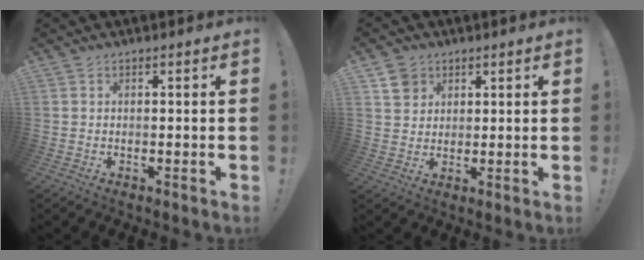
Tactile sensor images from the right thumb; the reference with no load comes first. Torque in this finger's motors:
{"motor_torque": [-0.39, 0.38, -0.24, 0.52, -0.07]}